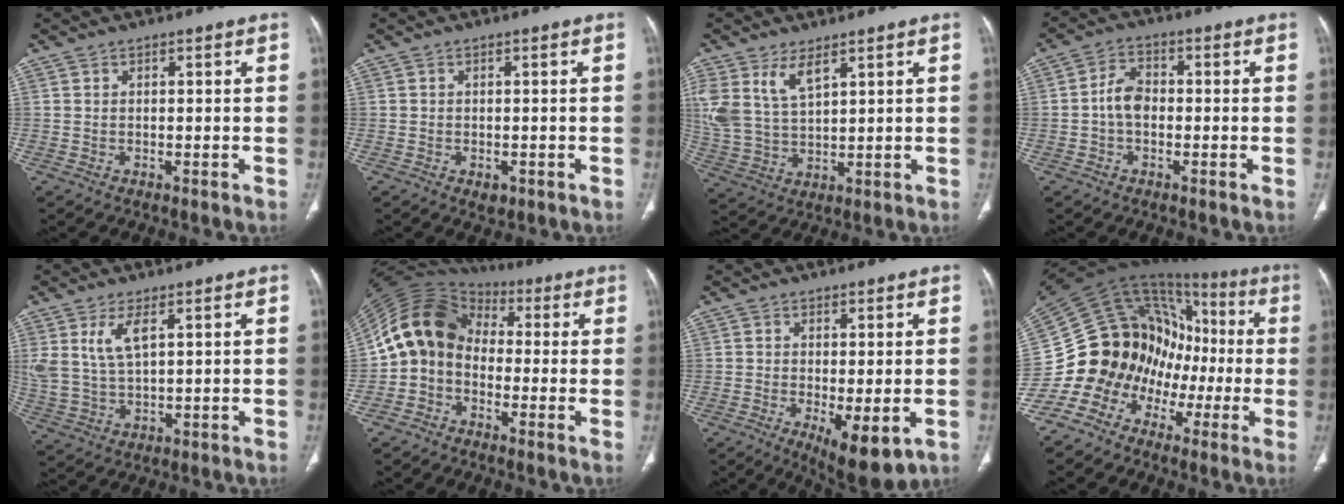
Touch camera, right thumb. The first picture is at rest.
{"total": 1.8, "force": [-0.8, 1.2, 1.1], "torque": [-0.007, 0.000, -0.004]}
{"total": 10.0, "force": [5.3, 5.0, 6.9], "torque": [-0.150, -0.015, 0.118]}
{"total": 5.0, "force": [-0.8, 3.4, 3.6], "torque": [-0.055, 0.017, -0.023]}
{"total": 7.0, "force": [2.8, 2.9, 5.7], "torque": [-0.128, -0.009, 0.068]}
{"total": 11.5, "force": [-1.1, 9.6, 6.3], "torque": [-0.103, 0.050, -0.037]}
{"total": 9.4, "force": [-2.9, 3.5, 8.2], "torque": [-0.123, -0.019, -0.037]}
{"total": 17.5, "force": [-7.3, 14.1, 7.4], "torque": [-0.095, 0.107, -0.131]}